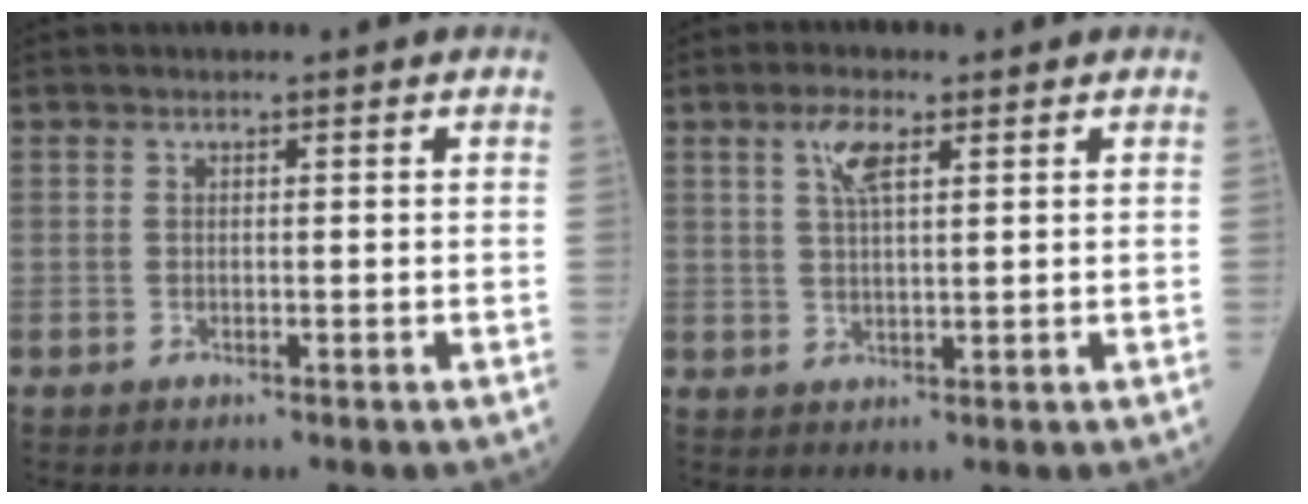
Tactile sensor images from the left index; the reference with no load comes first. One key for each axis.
{"total": 4.0, "fx": 1.9, "fy": 1.0, "fz": 3.3, "tx": -0.074, "ty": 0.005, "tz": 0.038}